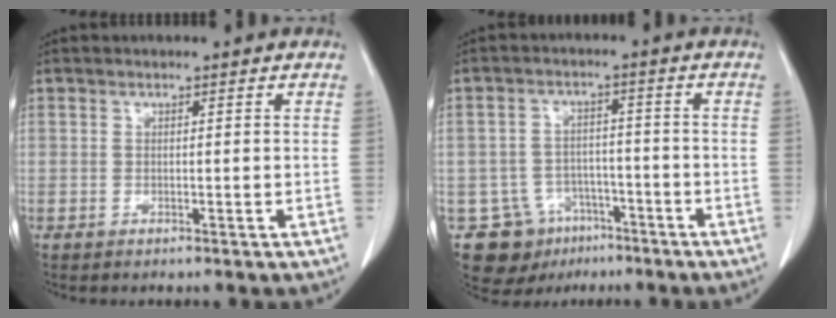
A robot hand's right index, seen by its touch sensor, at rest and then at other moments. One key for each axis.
{"total": 9.6, "fx": -5.3, "fy": 7.8, "fz": 1.4, "tx": -0.030, "ty": 0.025, "tz": -0.072}